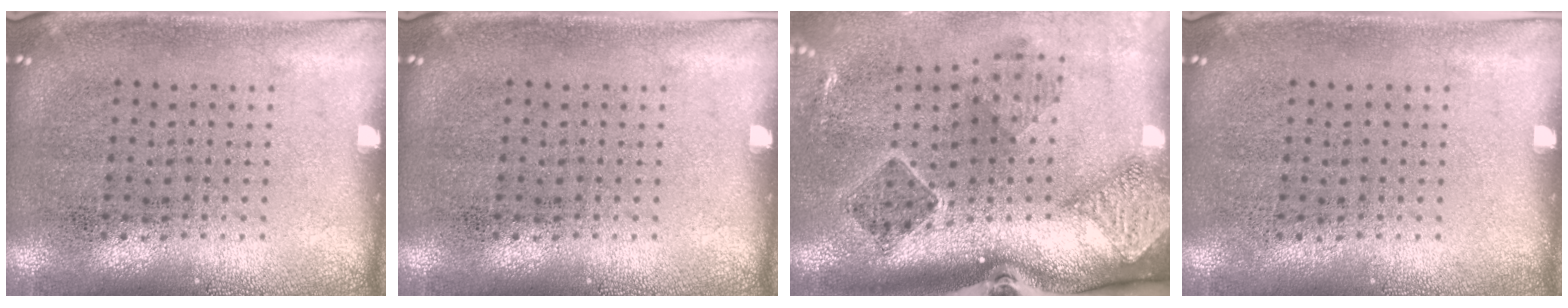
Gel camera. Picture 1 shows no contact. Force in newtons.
{"total": 0.0}
{"total": 2.3, "press": 1.7, "slide": 1.5}
{"total": 0.0}